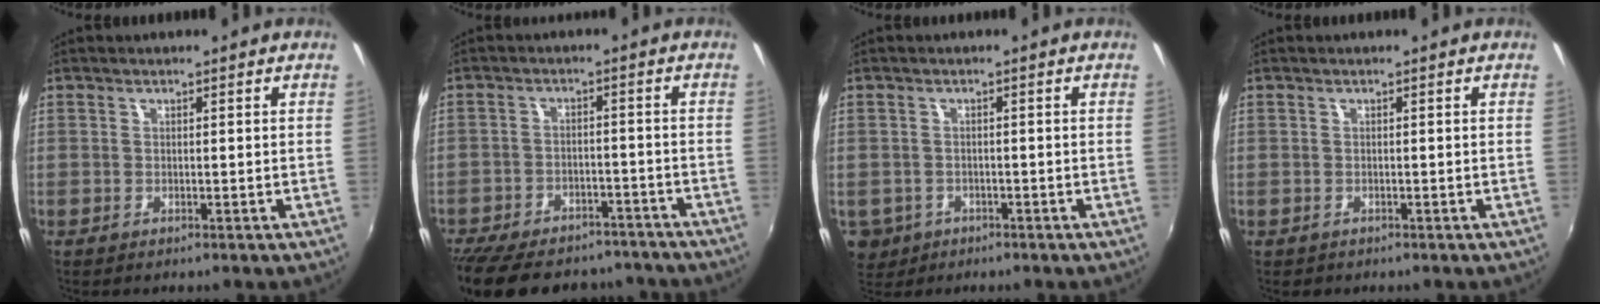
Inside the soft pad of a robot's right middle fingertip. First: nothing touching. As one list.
[{"total": 20.2, "force": [-16.5, 8.5, 7.8], "torque": [-0.182, 0.006, -0.225]}, {"total": 6.4, "force": [-2.3, 5.5, 2.4], "torque": [-0.063, -0.010, -0.030]}, {"total": 0.6, "force": [-0.3, 0.5, 0.0], "torque": [-0.002, -0.003, -0.004]}]